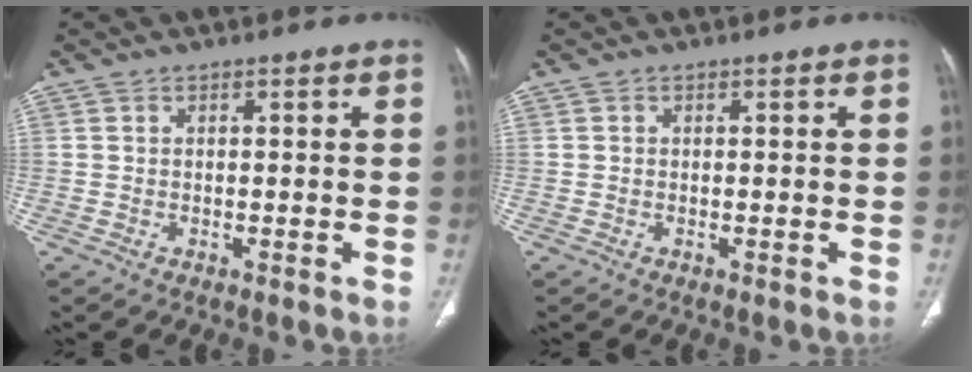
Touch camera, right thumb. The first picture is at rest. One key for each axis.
{"total": 0.0}